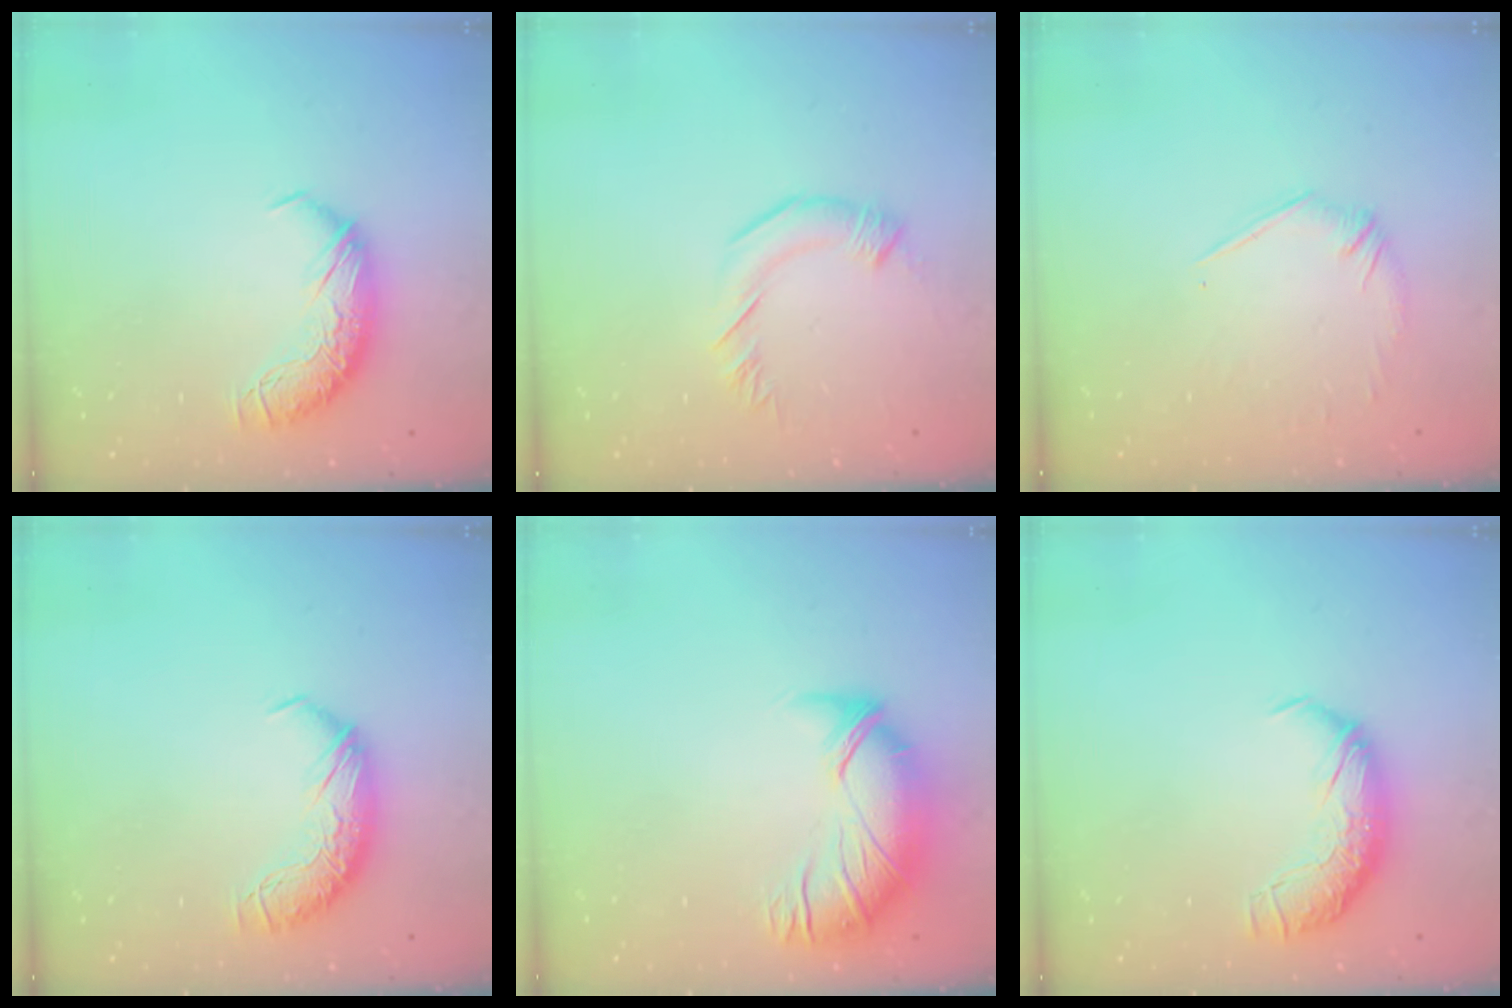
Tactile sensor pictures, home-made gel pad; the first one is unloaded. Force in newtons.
{"total": 3.0, "press": 2.9, "slide": 0.5}
{"total": 3.8, "press": 3.5, "slide": 1.4}
{"total": 0.0}
{"total": 2.6, "press": 1.1, "slide": 2.3}
{"total": 2.4, "press": 1.0, "slide": 2.2}